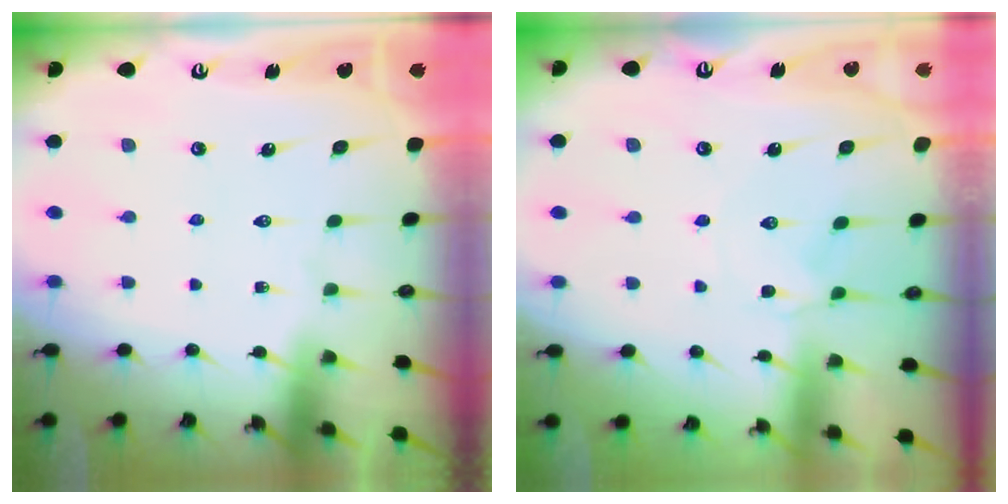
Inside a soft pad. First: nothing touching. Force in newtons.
{"total": 1.2, "press": 1.1, "slide": 0.2}